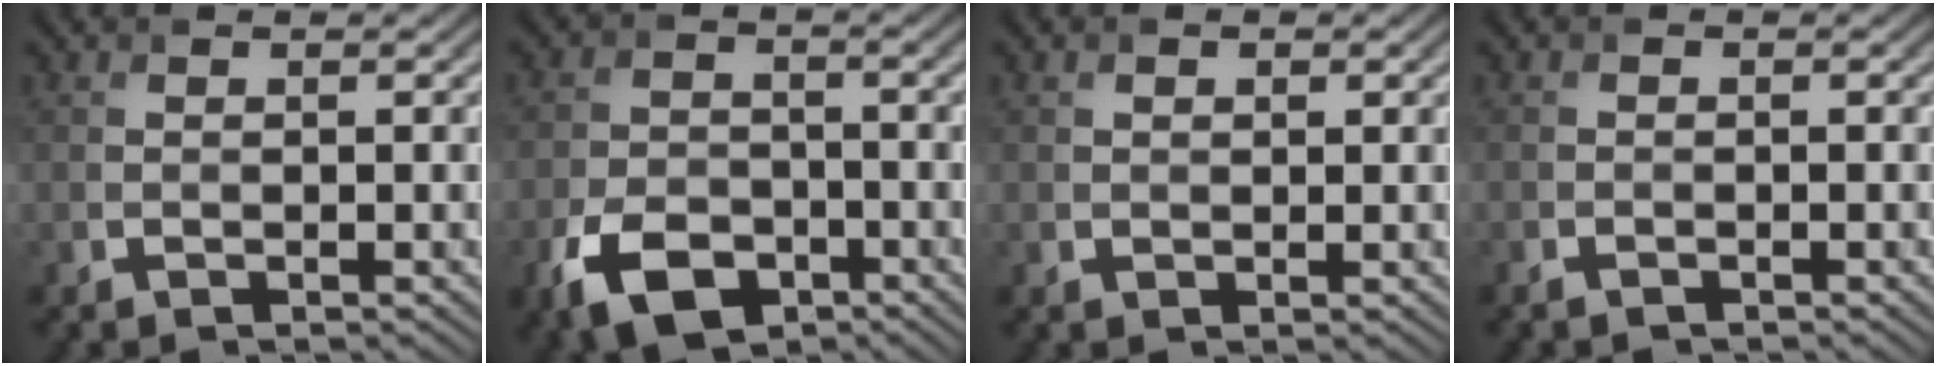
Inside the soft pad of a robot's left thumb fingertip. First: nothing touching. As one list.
[{"total": 7.9, "force": [-4.3, 4.9, 4.6], "torque": [-0.101, -0.013, -0.078]}, {"total": 1.1, "force": [0.5, 0.7, 0.6], "torque": [-0.013, 0.000, 0.010]}, {"total": 1.1, "force": [-1.0, 0.4, 0.4], "torque": [-0.010, -0.004, -0.021]}]